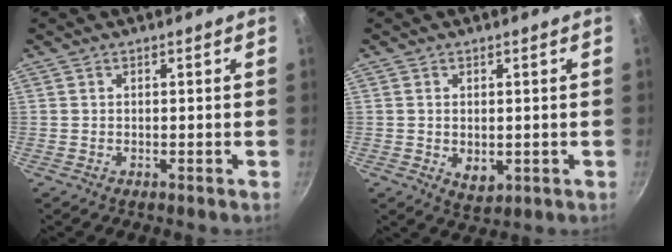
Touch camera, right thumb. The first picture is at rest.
{"total": 4.1, "force": [-0.3, 2.8, 3.0], "torque": [-0.046, -0.013, 0.000]}